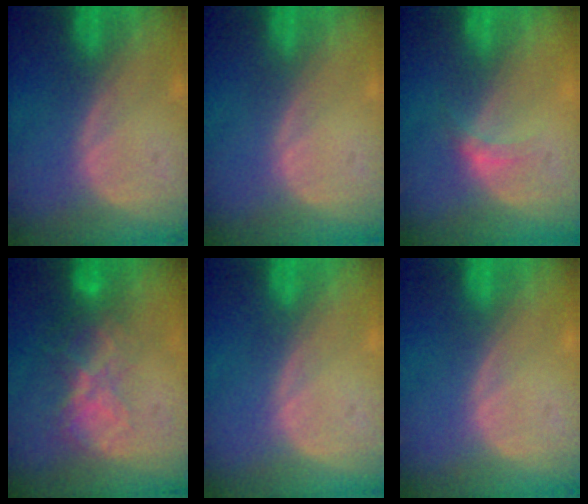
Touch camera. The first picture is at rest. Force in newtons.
{"total": 0.0}
{"total": 2.3, "press": 1.9, "slide": 1.3}
{"total": 6.5, "press": 5.6, "slide": 3.2}
{"total": 0.0}
{"total": 0.0}